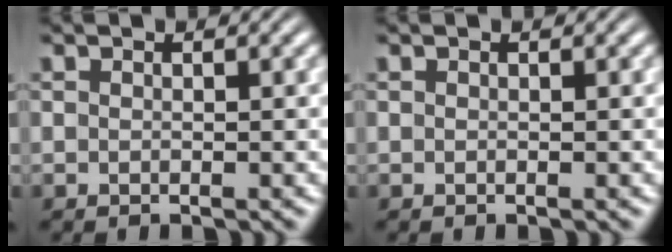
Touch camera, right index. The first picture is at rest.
{"total": 0.0}